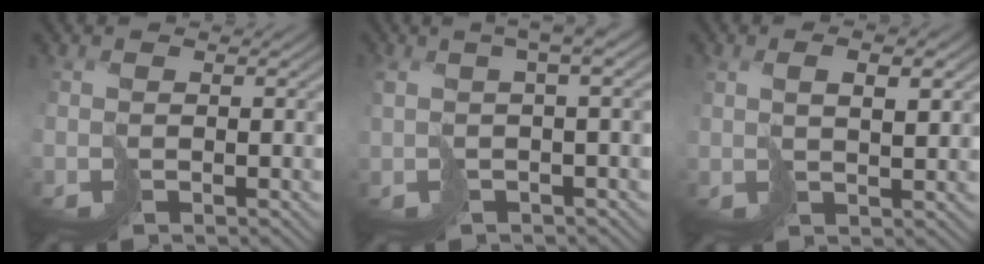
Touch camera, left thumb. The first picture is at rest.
{"total": 5.7, "force": [1.1, 1.5, 5.3], "torque": [-0.069, 0.013, 0.017]}
{"total": 3.7, "force": [1.8, 1.0, 3.0], "torque": [-0.052, 0.004, 0.037]}